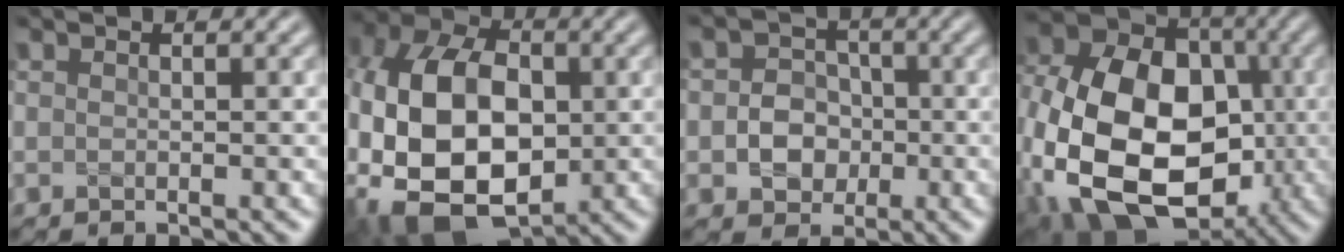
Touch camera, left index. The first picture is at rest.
{"total": 15.0, "force": [-1.9, 9.9, 11.1], "torque": [-0.234, -0.002, -0.042]}
{"total": 3.8, "force": [-0.6, 3.4, 1.7], "torque": [-0.004, -0.002, -0.022]}
{"total": 18.4, "force": [-4.5, 13.1, 12.1], "torque": [-0.242, -0.028, -0.072]}